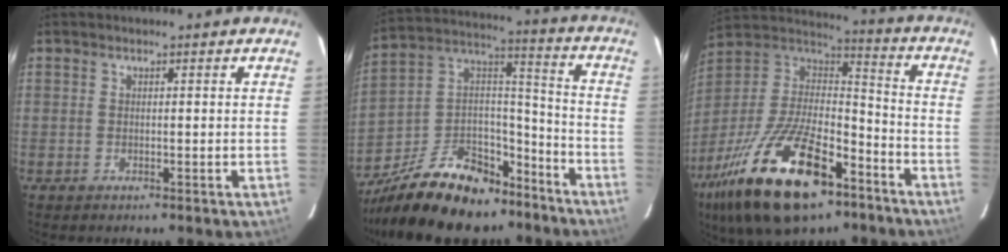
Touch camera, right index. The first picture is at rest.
{"total": 23.4, "force": [-16.5, 12.1, 11.2], "torque": [-0.238, 0.058, -0.250]}
{"total": 28.3, "force": [-16.5, 12.2, 19.4], "torque": [-0.388, -0.022, -0.275]}